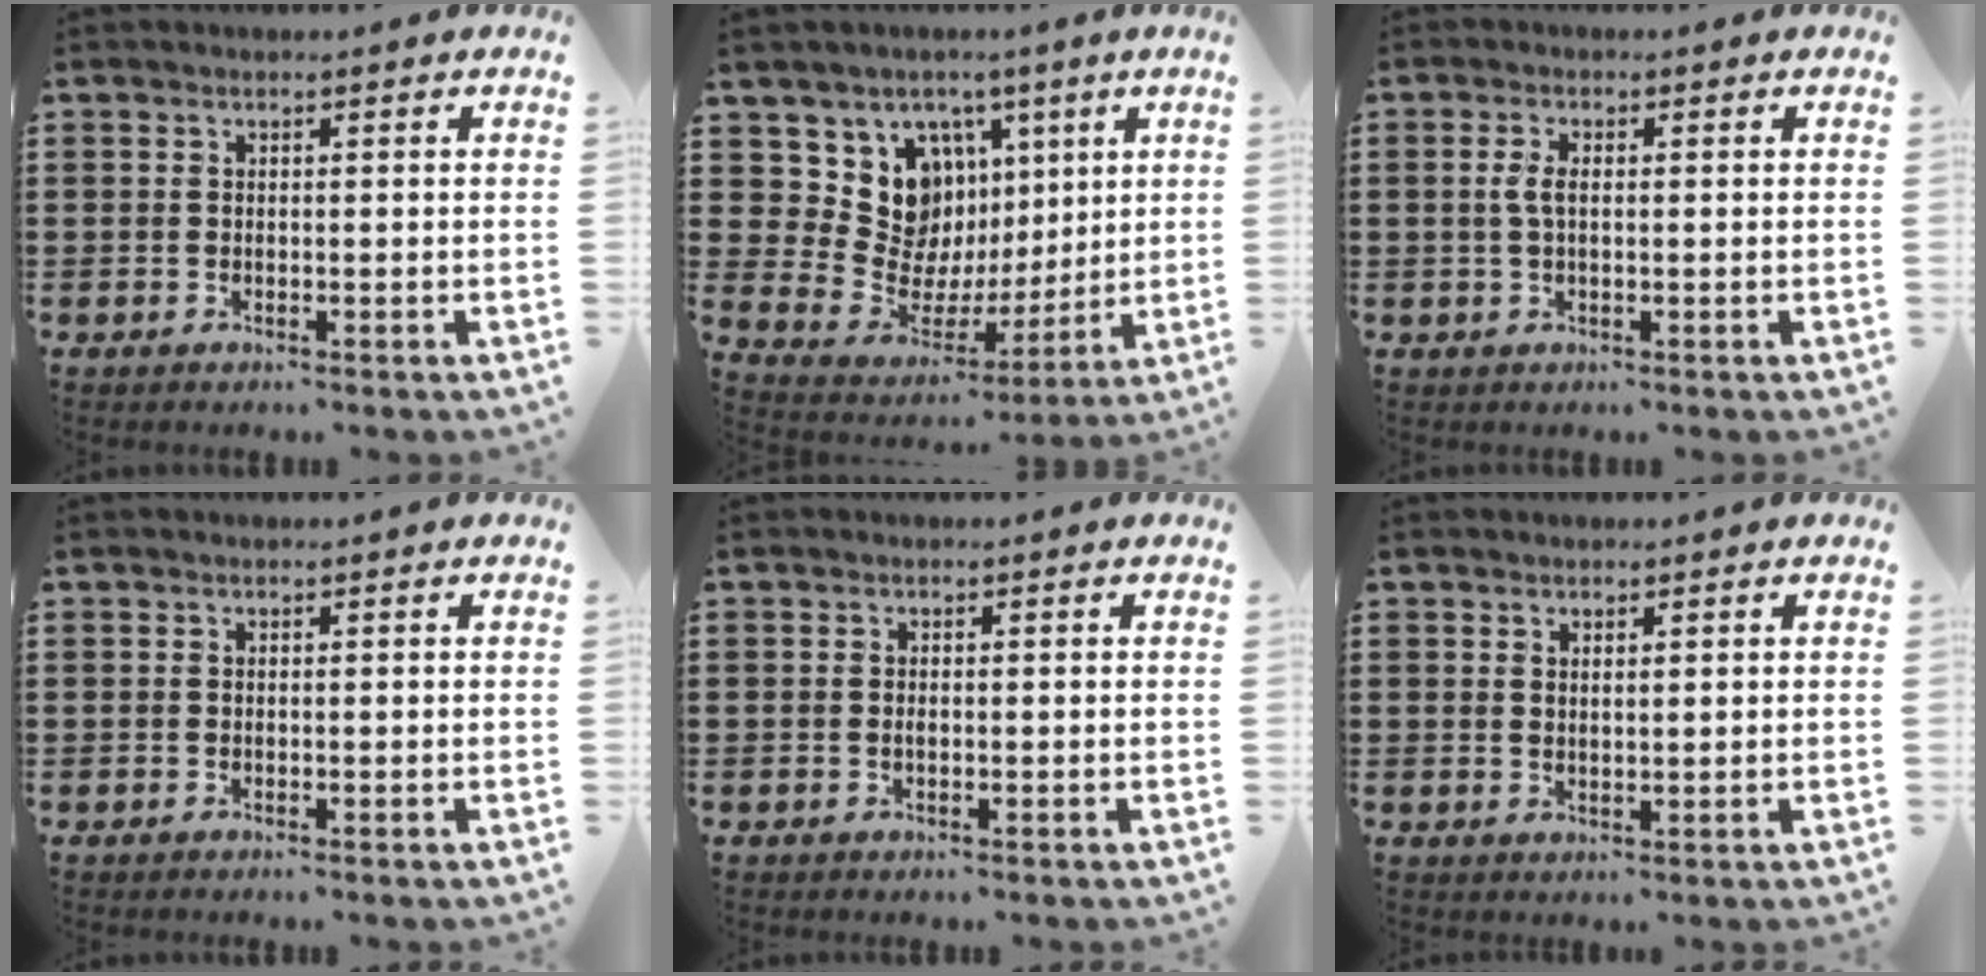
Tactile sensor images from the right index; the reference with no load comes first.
{"total": 11.1, "force": [4.1, 9.7, 3.6], "torque": [-0.091, -0.038, 0.084]}
{"total": 2.8, "force": [0.1, 1.2, 2.5], "torque": [-0.058, 0.002, -0.002]}
{"total": 0.0}
{"total": 0.6, "force": [-0.1, 0.3, 0.6], "torque": [-0.013, -0.003, -0.002]}
{"total": 1.1, "force": [0.9, 0.3, 0.6], "torque": [-0.011, 0.002, 0.015]}